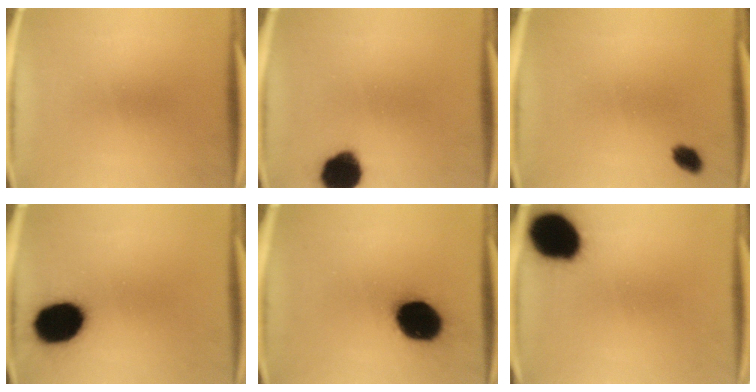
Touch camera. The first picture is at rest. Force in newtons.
{"total": 11.4}
{"total": 2.8}
{"total": 17.7}
{"total": 18.7}
{"total": 18.7}